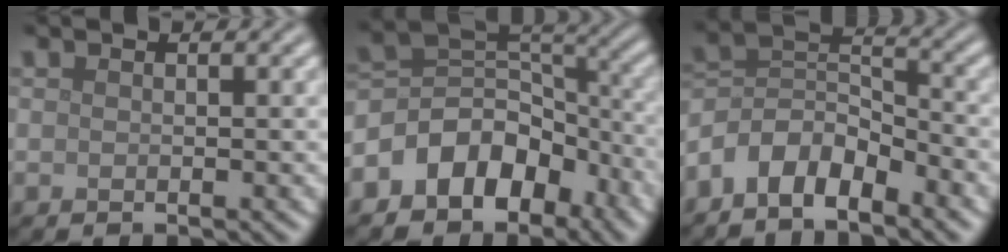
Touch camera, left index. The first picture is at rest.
{"total": 7.4, "force": [-4.1, 5.2, 3.3], "torque": [-0.035, 0.009, -0.088]}
{"total": 5.7, "force": [-4.1, 2.5, 3.0], "torque": [-0.053, 0.008, -0.088]}